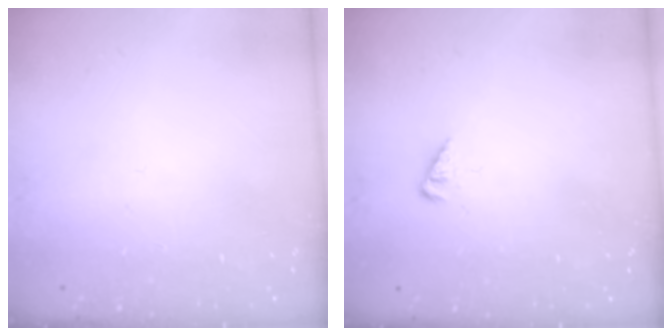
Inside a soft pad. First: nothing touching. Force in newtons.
{"total": 1.5, "press": 1.5, "slide": 0.3}